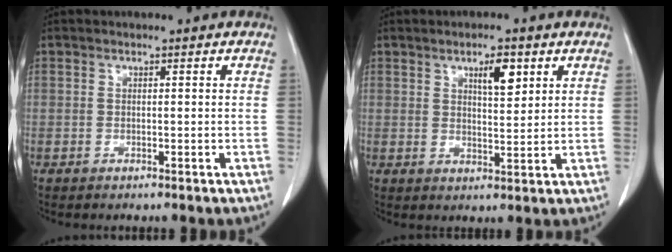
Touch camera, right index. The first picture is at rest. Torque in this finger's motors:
{"motor_torque": [0.31, 0.45, 0.21, 0.03]}